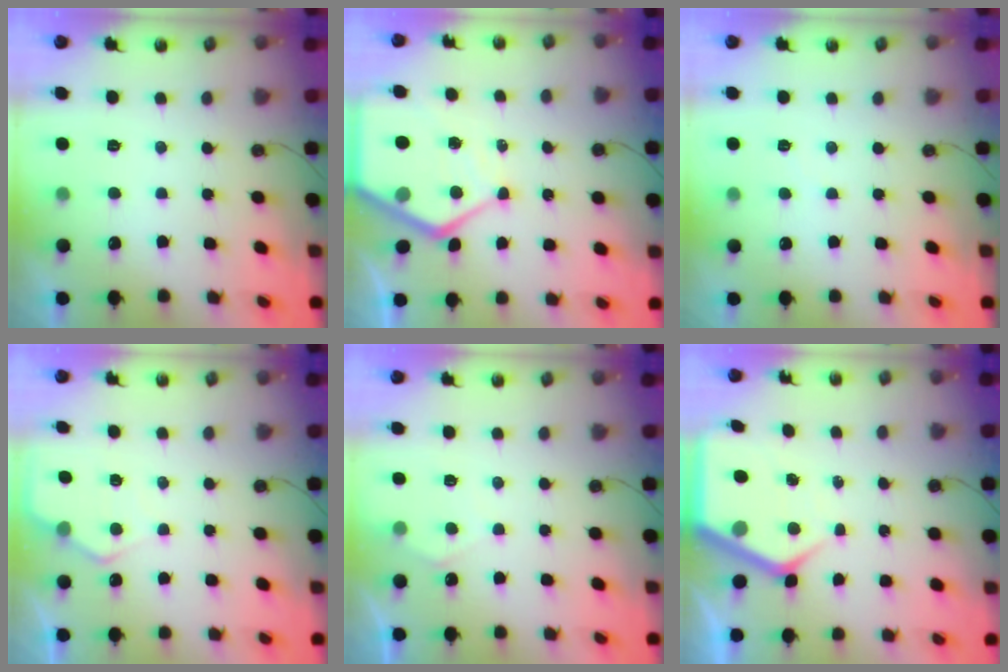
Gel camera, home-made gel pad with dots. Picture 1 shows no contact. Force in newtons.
{"total": 11.5, "press": 11.5, "slide": 1.1}
{"total": 2.4, "press": 2.4, "slide": 0.4}
{"total": 6.8, "press": 6.7, "slide": 0.5}
{"total": 4.0, "press": 4.0, "slide": 0.5}
{"total": 6.9, "press": 6.9, "slide": 0.8}